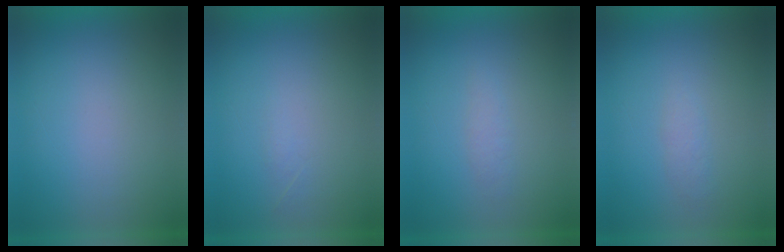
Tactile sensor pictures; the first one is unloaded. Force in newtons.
{"total": 1.0}
{"total": 1.3}
{"total": 1.4}